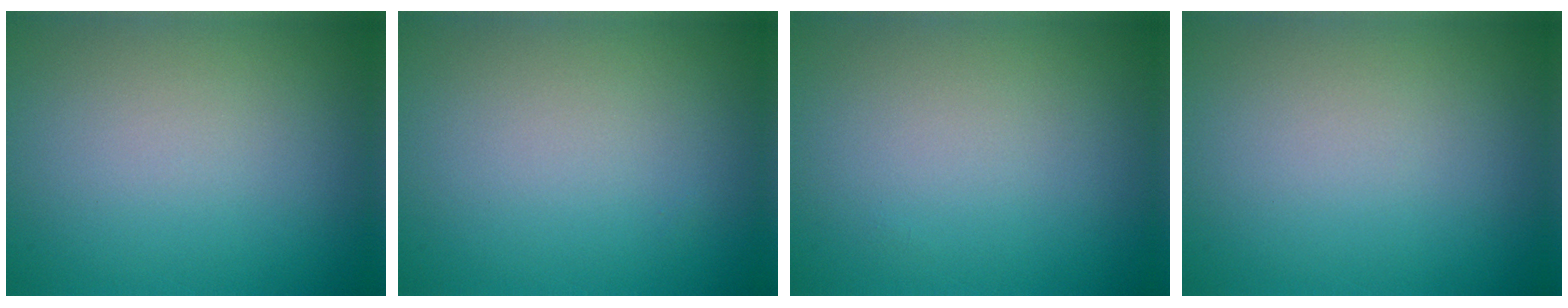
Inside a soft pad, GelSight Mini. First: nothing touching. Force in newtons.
{"total": 0.0}
{"total": 0.0}
{"total": 0.0}